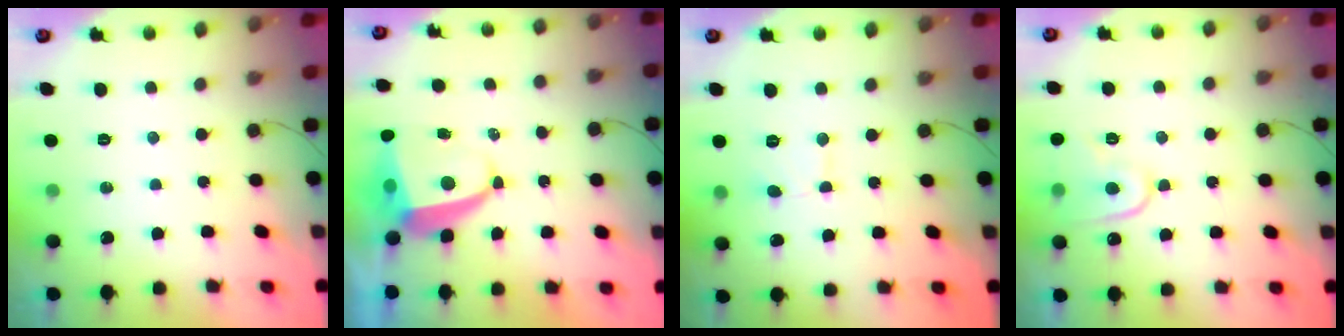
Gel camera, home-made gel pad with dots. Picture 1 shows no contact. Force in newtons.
{"total": 5.7, "press": 5.7, "slide": 0.4}
{"total": 1.6, "press": 1.6, "slide": 0.1}
{"total": 12.0, "press": 11.9, "slide": 0.9}